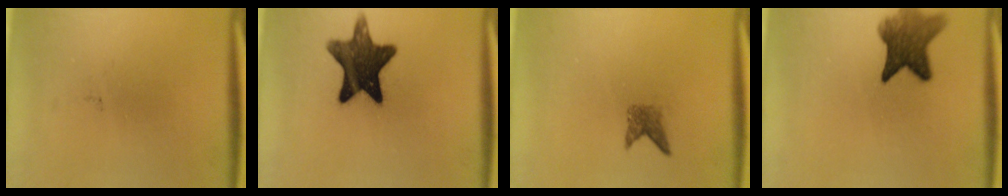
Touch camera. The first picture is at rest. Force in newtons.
{"total": 13.1}
{"total": 1.9}
{"total": 7.5}